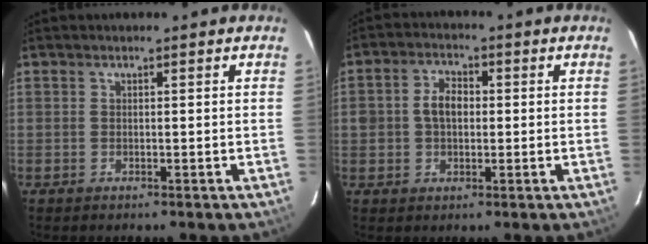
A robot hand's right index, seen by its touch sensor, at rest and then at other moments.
{"total": 5.2, "force": [0.1, 3.9, 3.5], "torque": [-0.065, 0.015, 0.005]}